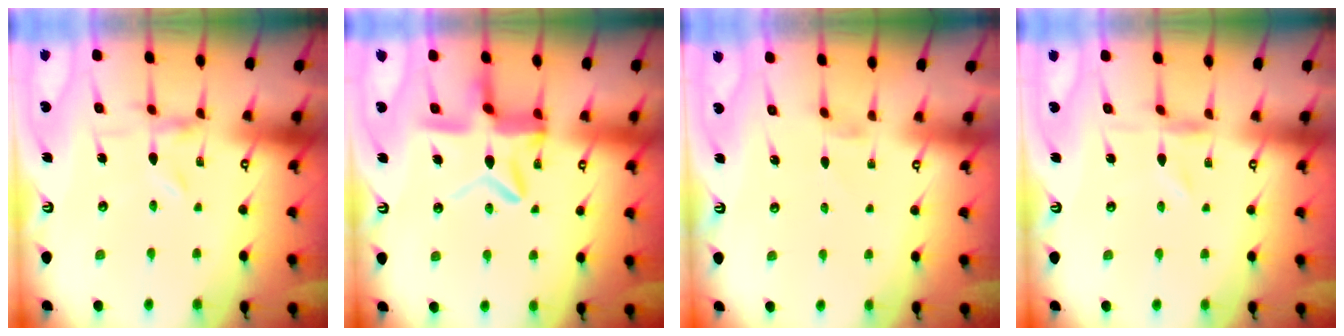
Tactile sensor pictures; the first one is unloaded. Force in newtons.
{"total": 13.7, "press": 13.6, "slide": 1.3}
{"total": 0.7, "press": 0.6, "slide": 0.4}
{"total": 0.6, "press": 0.6, "slide": 0.2}